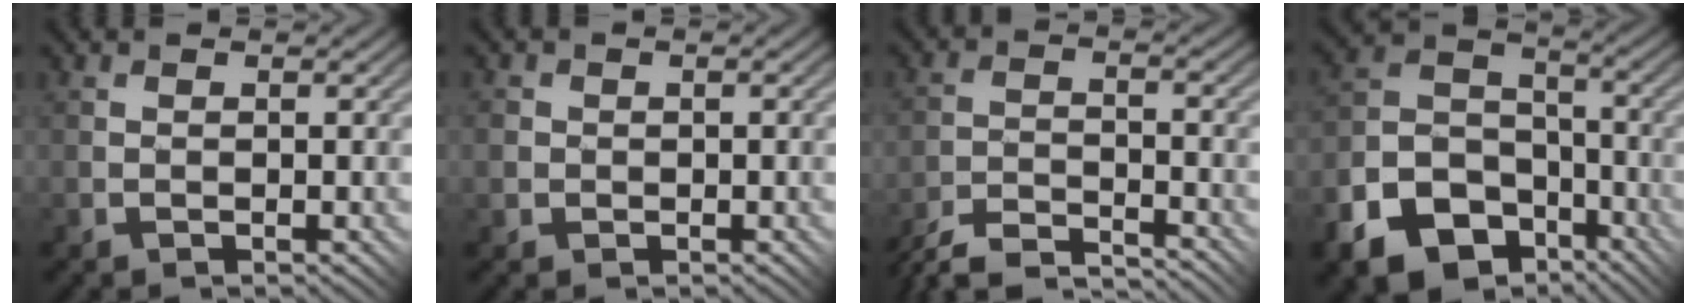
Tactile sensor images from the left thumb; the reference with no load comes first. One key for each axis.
{"total": 2.7, "fx": -0.1, "fy": 2.6, "fz": 0.6, "tx": -0.018, "ty": -0.001, "tz": -0.010}
{"total": 8.2, "fx": -8.0, "fy": 0.5, "fz": 1.7, "tx": -0.033, "ty": 0.000, "tz": -0.147}
{"total": 14.7, "fx": -9.0, "fy": 9.9, "fz": 6.2, "tx": -0.163, "ty": -0.045, "tz": -0.150}